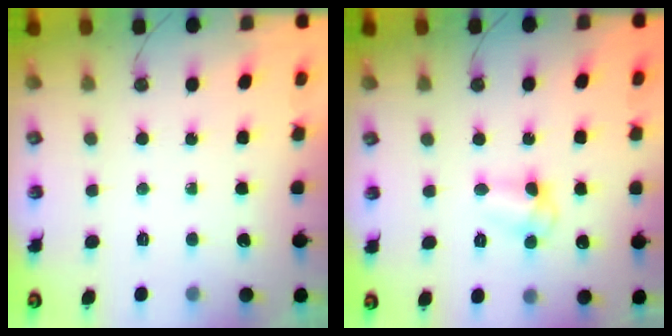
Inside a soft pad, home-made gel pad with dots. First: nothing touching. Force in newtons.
{"total": 5.7, "press": 5.7, "slide": 0.6}